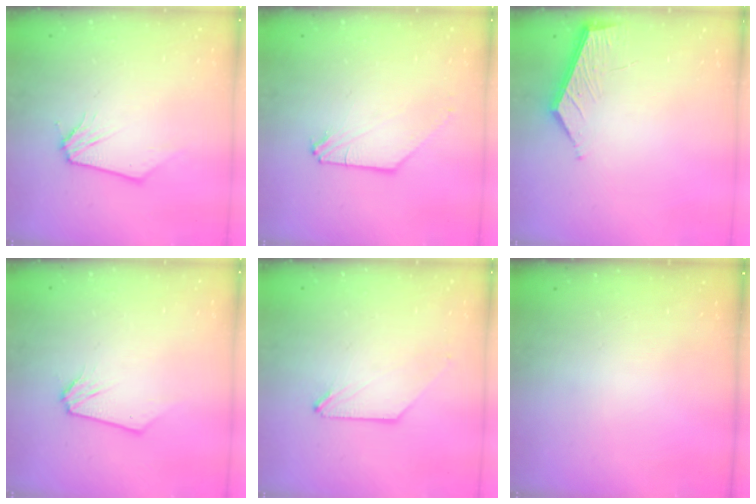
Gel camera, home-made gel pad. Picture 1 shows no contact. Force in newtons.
{"total": 0.0}
{"total": 4.9, "press": 4.9, "slide": 0.4}
{"total": 0.0}
{"total": 0.7, "press": 0.7, "slide": 0.1}
{"total": 0.0}